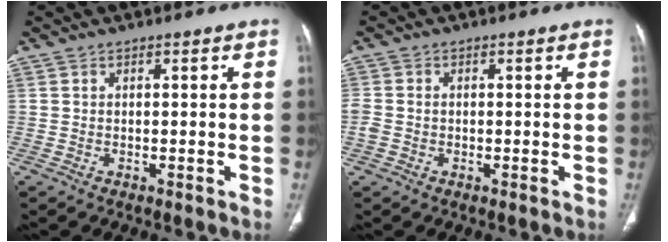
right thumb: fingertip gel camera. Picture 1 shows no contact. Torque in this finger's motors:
{"motor_torque": [-0.07, -0.23, -0.23, 0.70, -0.04]}